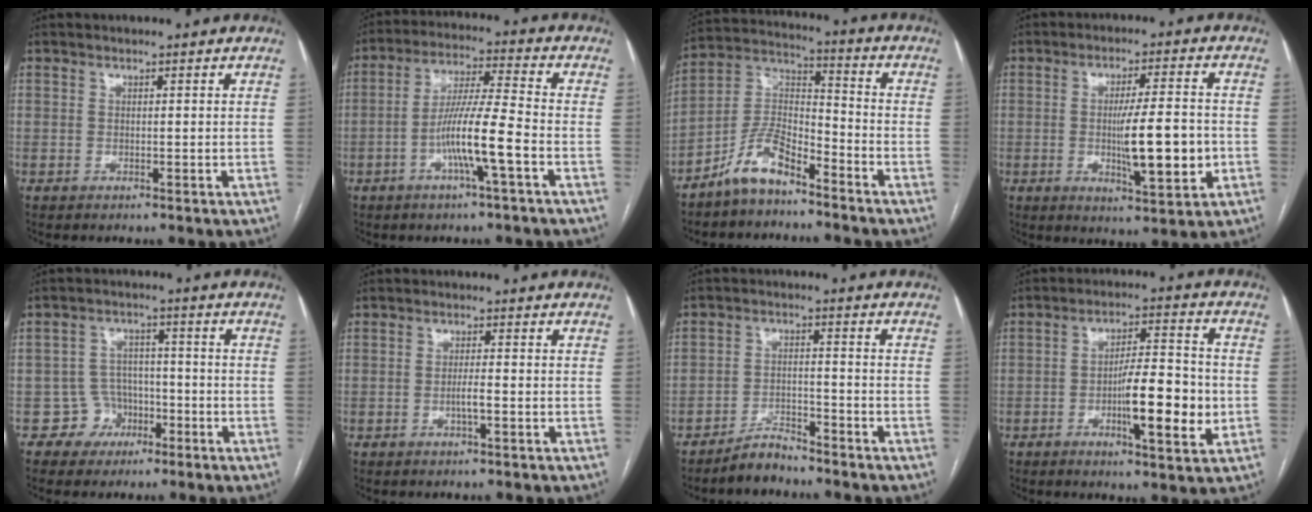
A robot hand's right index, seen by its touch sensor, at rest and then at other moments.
{"total": 10.0, "force": [-3.7, -0.1, 9.3], "torque": [-0.179, 0.004, -0.071]}
{"total": 9.1, "force": [-6.9, 3.3, 5.0], "torque": [-0.106, 0.022, -0.136]}
{"total": 10.8, "force": [-1.9, 1.6, 10.6], "torque": [-0.168, -0.007, -0.026]}
{"total": 4.9, "force": [-2.5, 4.2, 0.1], "torque": [0.008, 0.017, -0.038]}
{"total": 2.1, "force": [-0.8, 0.1, 1.9], "torque": [-0.035, 0.000, -0.015]}
{"total": 4.1, "force": [-3.9, 0.9, 0.9], "torque": [-0.013, -0.006, -0.071]}
{"total": 11.4, "force": [-2.7, 2.2, 10.9], "torque": [-0.173, 0.003, -0.041]}